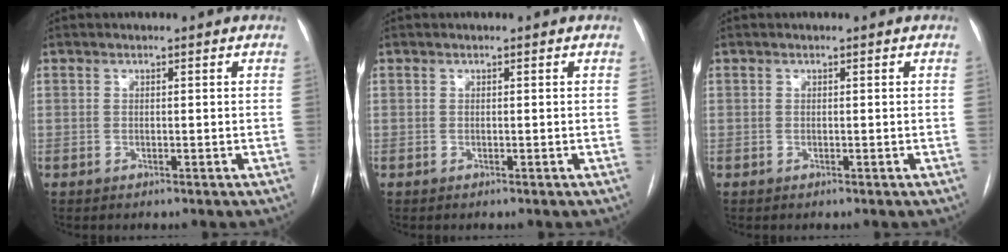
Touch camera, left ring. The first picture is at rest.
{"total": 0.0}
{"total": 0.0}